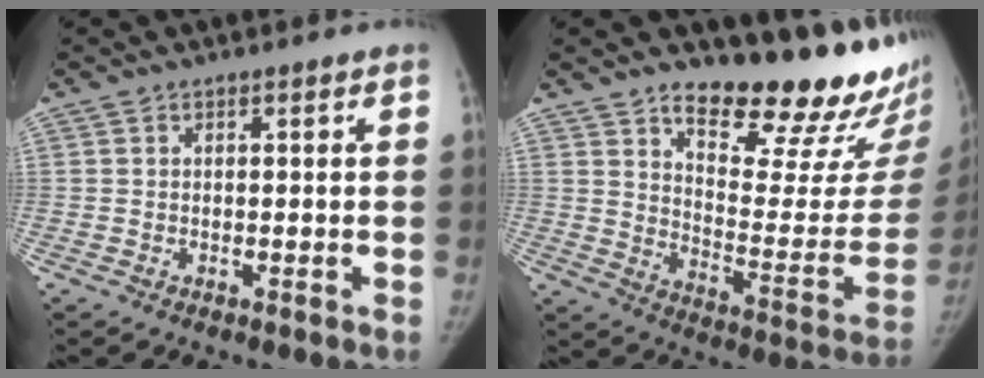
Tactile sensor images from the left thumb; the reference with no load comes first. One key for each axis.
{"total": 23.3, "fx": 18.8, "fy": 6.6, "fz": 12.1, "tx": -0.123, "ty": -0.156, "tz": 0.257}